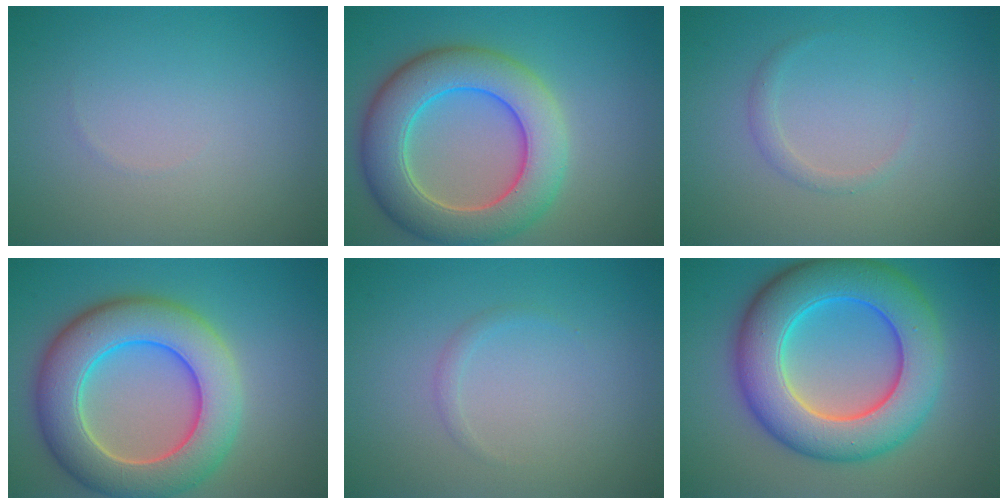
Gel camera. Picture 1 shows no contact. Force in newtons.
{"total": 8.7, "press": 8.7, "slide": 0.6}
{"total": 1.0, "press": 1.0, "slide": 0.1}
{"total": 9.8, "press": 9.8, "slide": 0.5}
{"total": 0.7, "press": 0.7, "slide": 0.0}
{"total": 10.8, "press": 10.7, "slide": 0.4}